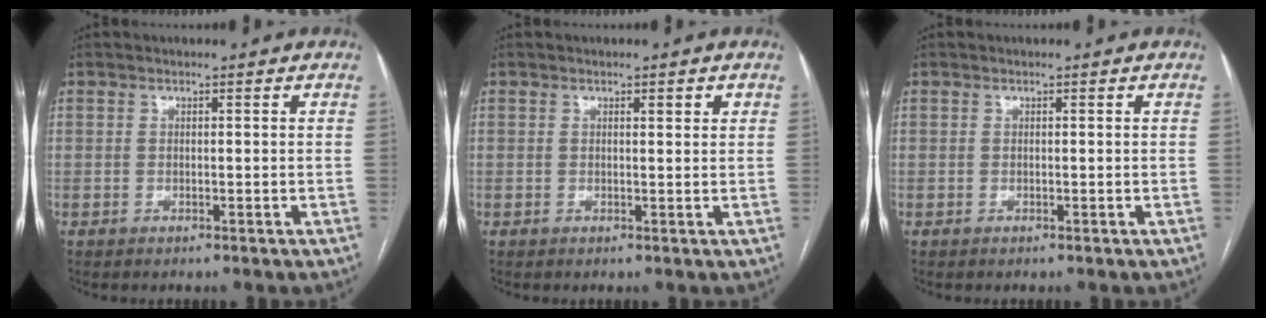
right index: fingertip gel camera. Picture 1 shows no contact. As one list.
[{"total": 1.5, "force": [0.8, 0.4, 1.2], "torque": [-0.014, -0.001, 0.009]}, {"total": 0.0}]